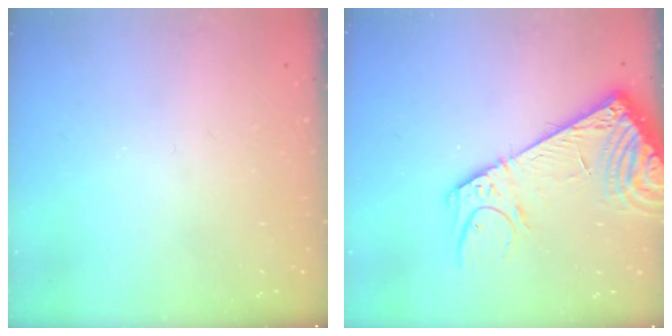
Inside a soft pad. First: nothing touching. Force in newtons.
{"total": 12.0, "press": 11.7, "slide": 2.4}